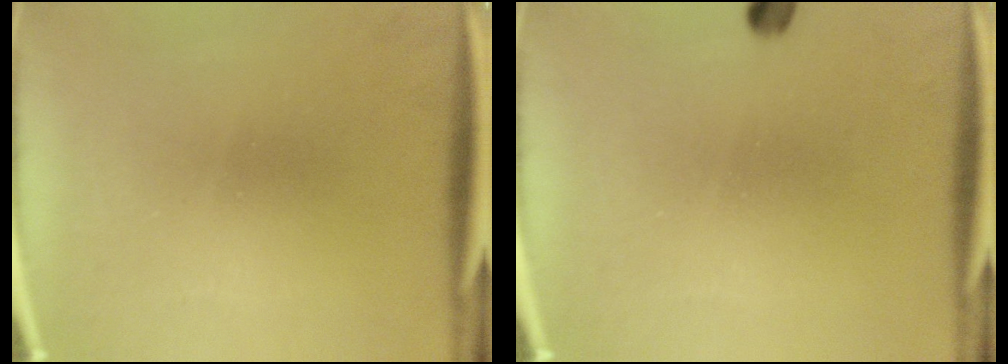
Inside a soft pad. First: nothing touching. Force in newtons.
{"total": 2.0}